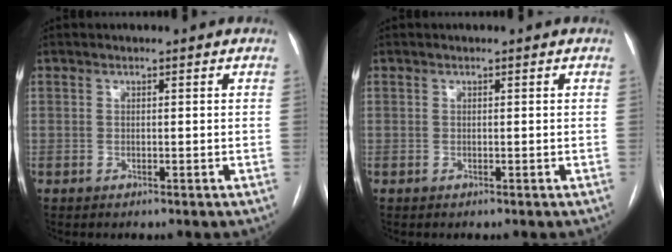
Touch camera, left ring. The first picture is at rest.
{"total": 0.0}